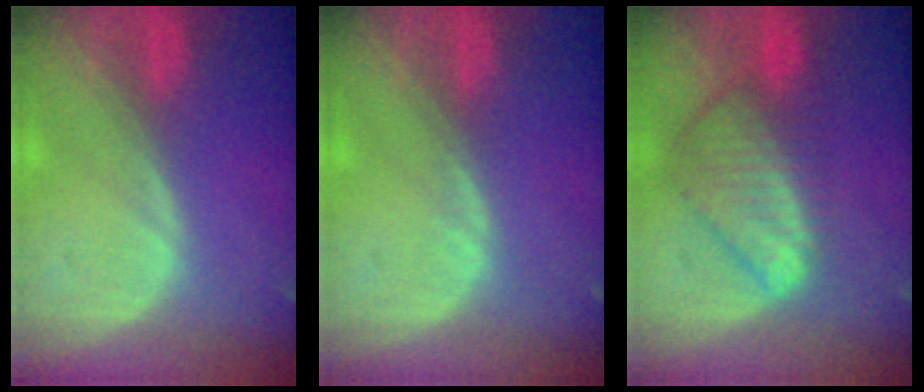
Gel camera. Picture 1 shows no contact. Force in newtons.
{"total": 0.5, "press": 0.5, "slide": 0.1}
{"total": 8.9, "press": 7.7, "slide": 4.6}